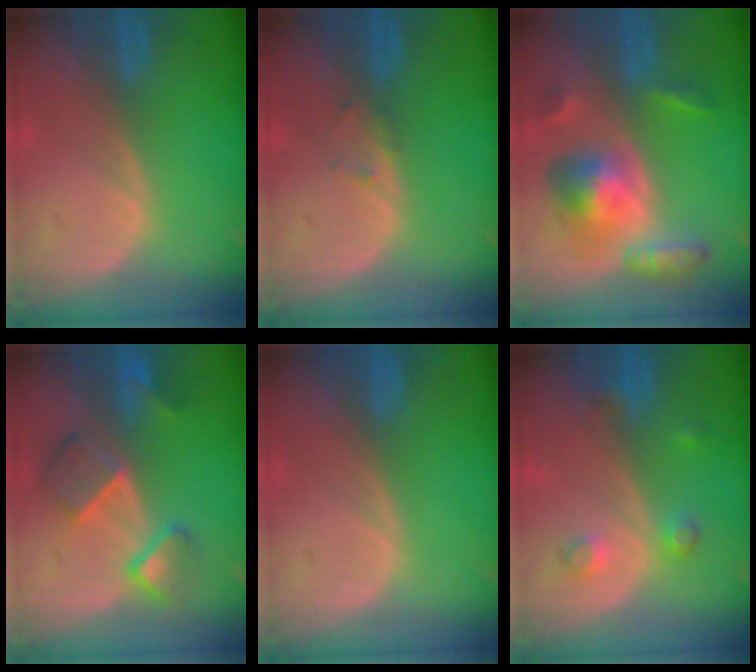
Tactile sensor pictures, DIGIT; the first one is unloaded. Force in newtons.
{"total": 0.8, "press": 0.8, "slide": 0.2}
{"total": 8.2, "press": 8.2, "slide": 0.5}
{"total": 6.8, "press": 6.6, "slide": 1.2}
{"total": 0.0}
{"total": 3.5, "press": 3.2, "slide": 1.3}